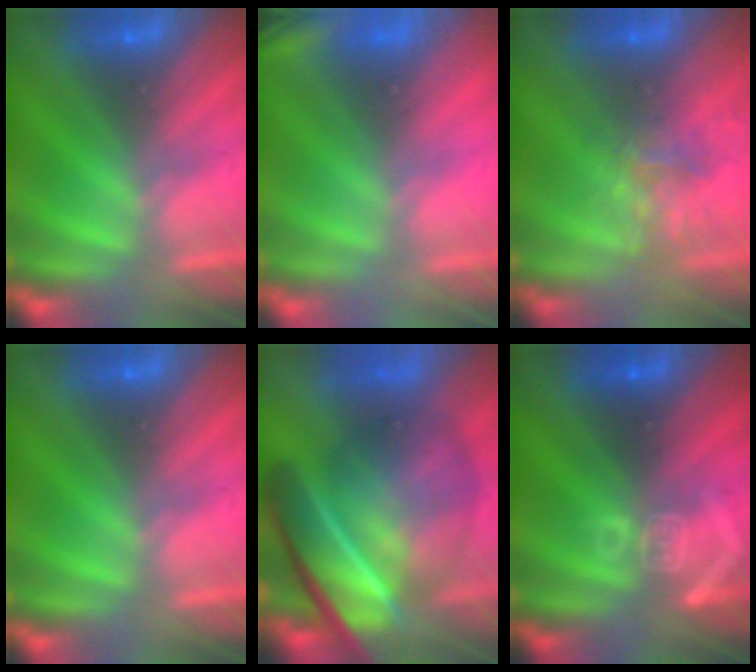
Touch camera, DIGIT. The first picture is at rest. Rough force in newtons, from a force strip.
{"total": 2.4}
{"total": 4.6}
{"total": 0.0}
{"total": 5.8}
{"total": 2.9}